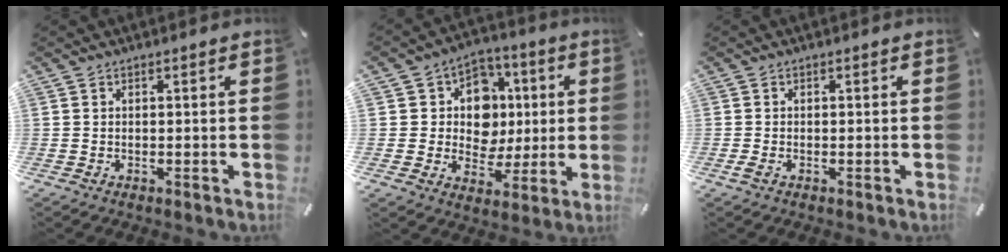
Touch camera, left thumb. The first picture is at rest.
{"total": 12.4, "force": [1.2, 11.0, 5.6], "torque": [-0.076, 0.000, 0.029]}
{"total": 0.9, "force": [-0.3, 0.3, 0.8], "torque": [-0.022, -0.004, -0.008]}